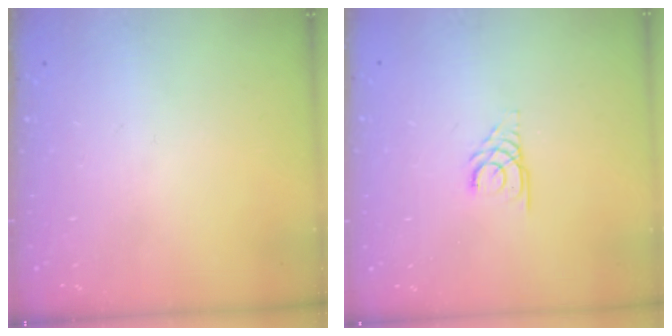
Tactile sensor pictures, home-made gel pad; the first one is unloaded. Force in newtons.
{"total": 2.7, "press": 2.7, "slide": 0.3}